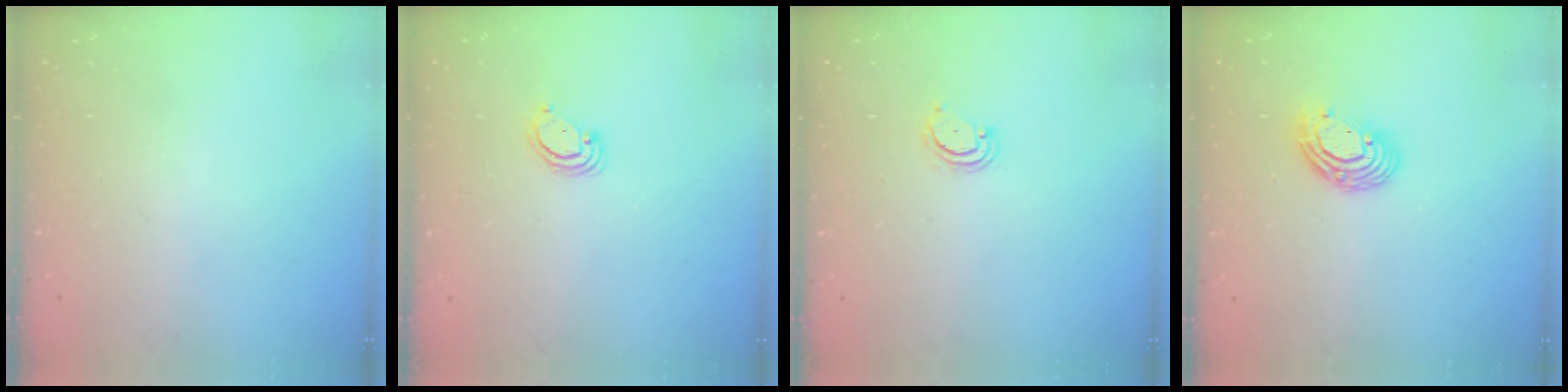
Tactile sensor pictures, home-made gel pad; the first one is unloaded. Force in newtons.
{"total": 3.4, "press": 3.4, "slide": 0.3}
{"total": 3.2, "press": 3.2, "slide": 0.3}
{"total": 8.9, "press": 8.7, "slide": 1.8}